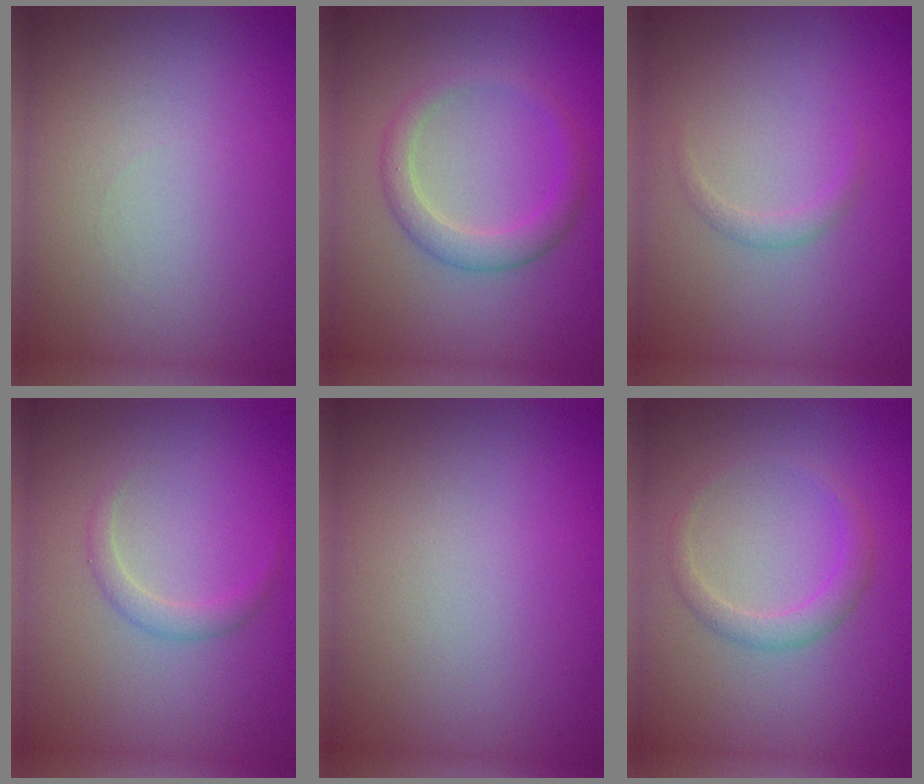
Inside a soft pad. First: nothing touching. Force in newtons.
{"total": 2.5, "press": 2.5, "slide": 0.2}
{"total": 0.8, "press": 0.8, "slide": 0.0}
{"total": 1.2, "press": 1.2, "slide": 0.0}
{"total": 0.0}
{"total": 1.8, "press": 1.8, "slide": 0.0}